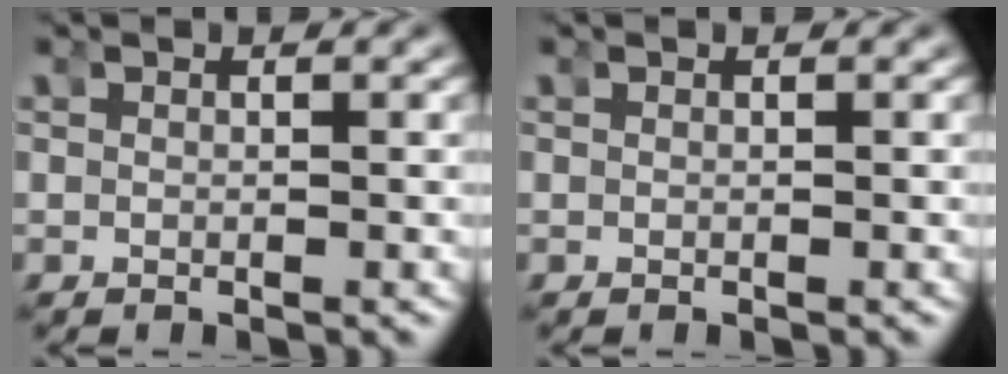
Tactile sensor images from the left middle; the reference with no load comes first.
{"total": 0.0}